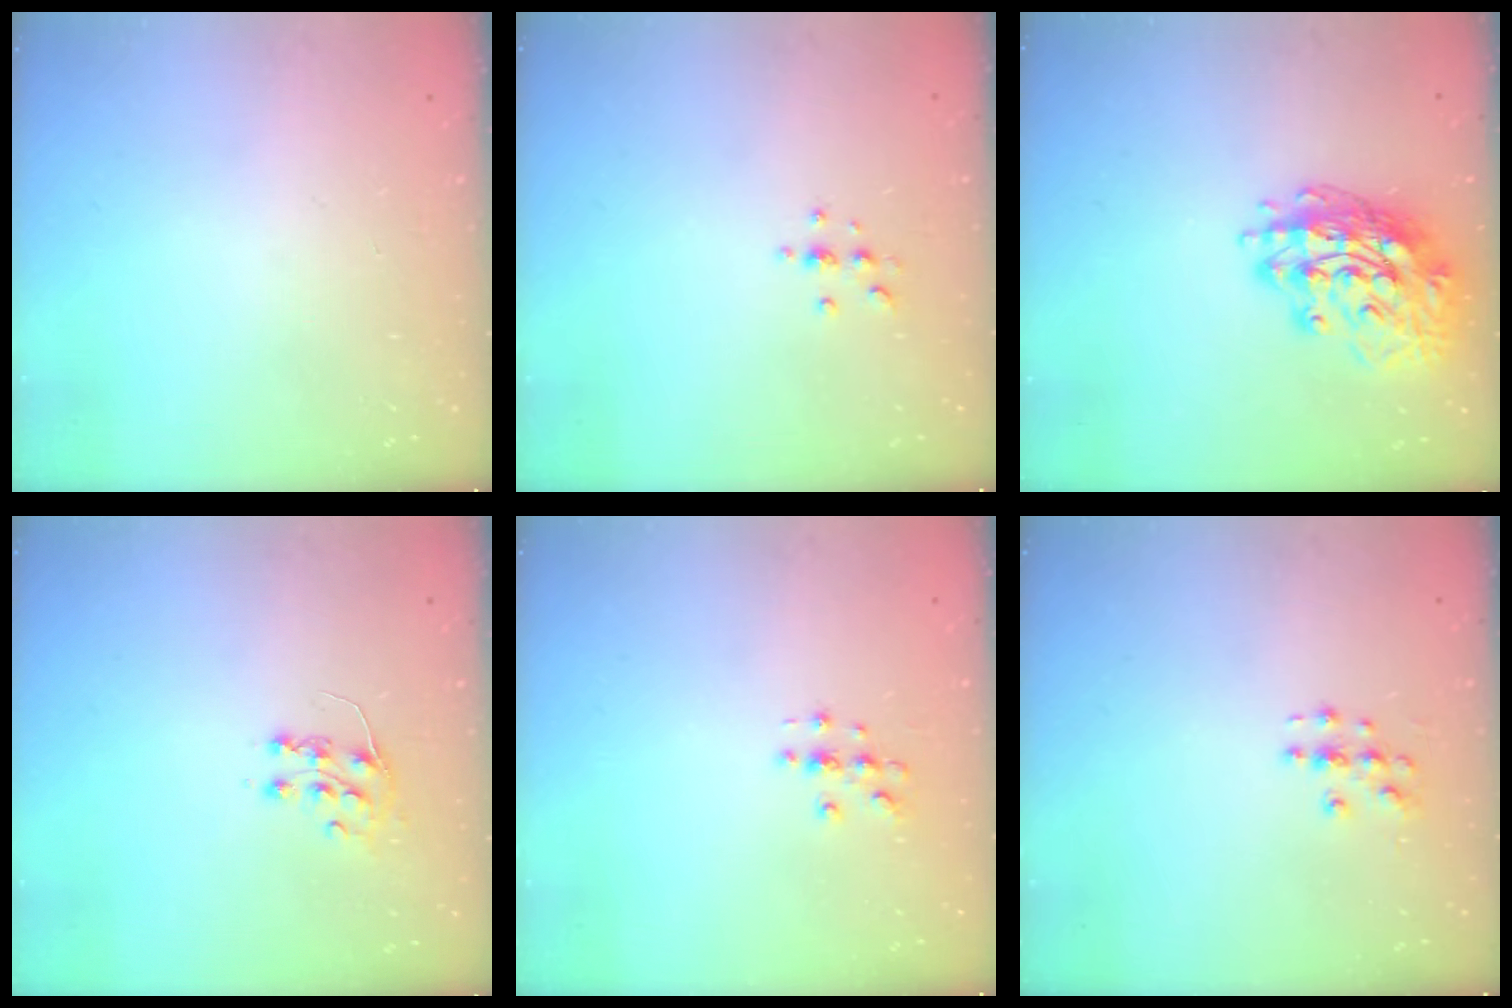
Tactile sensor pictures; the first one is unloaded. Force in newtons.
{"total": 2.9, "press": 2.9, "slide": 0.4}
{"total": 15.7, "press": 15.7, "slide": 1.3}
{"total": 7.3, "press": 7.3, "slide": 0.5}
{"total": 3.0, "press": 3.0, "slide": 0.3}
{"total": 3.4, "press": 3.4, "slide": 0.2}